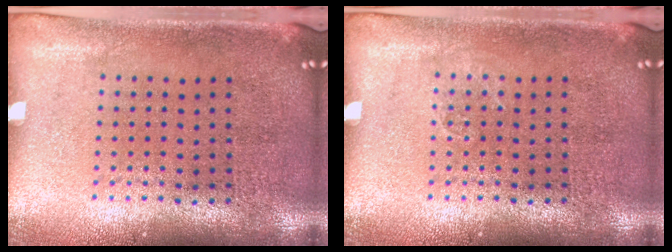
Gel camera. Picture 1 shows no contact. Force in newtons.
{"total": 0.6, "press": 0.5, "slide": 0.2}